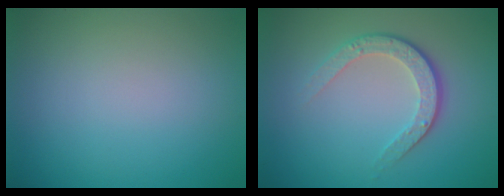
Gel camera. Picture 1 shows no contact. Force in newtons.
{"total": 3.5, "press": 2.5, "slide": 2.5}